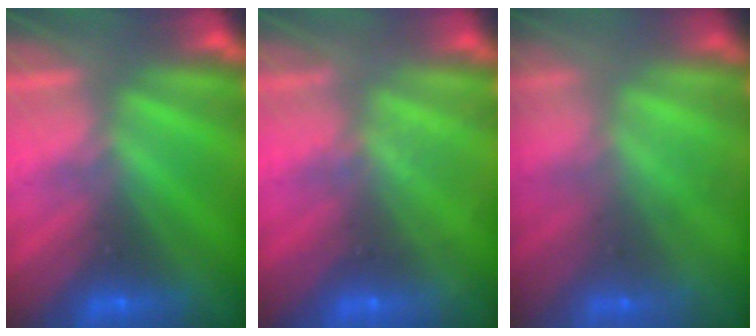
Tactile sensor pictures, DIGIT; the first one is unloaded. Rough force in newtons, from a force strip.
{"total": 1.9}
{"total": 7.4}